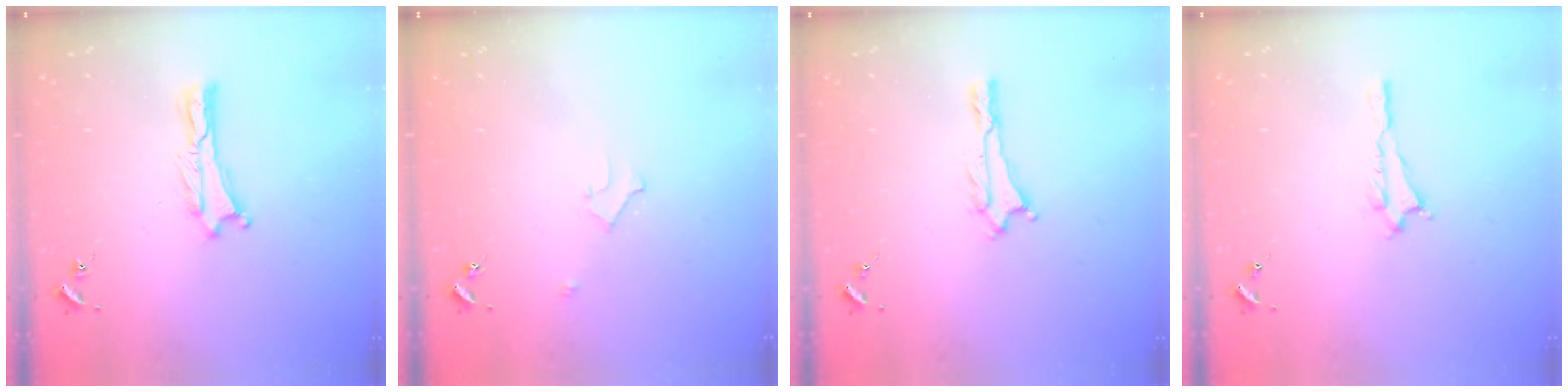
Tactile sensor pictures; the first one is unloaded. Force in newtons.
{"total": 2.2, "press": 2.2, "slide": 0.2}
{"total": 0.0}
{"total": 0.6, "press": 0.6, "slide": 0.2}